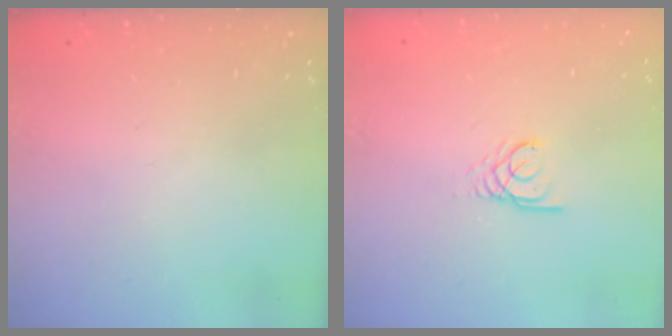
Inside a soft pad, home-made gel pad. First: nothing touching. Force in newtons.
{"total": 2.6, "press": 2.6, "slide": 0.1}